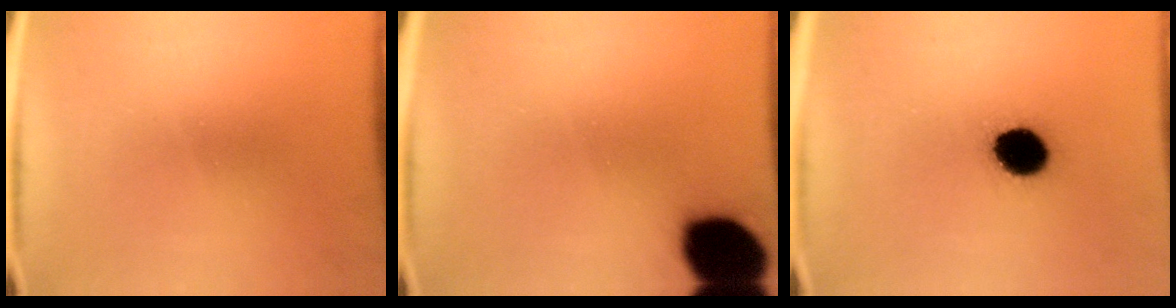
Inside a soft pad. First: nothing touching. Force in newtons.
{"total": 18.7}
{"total": 10.0}